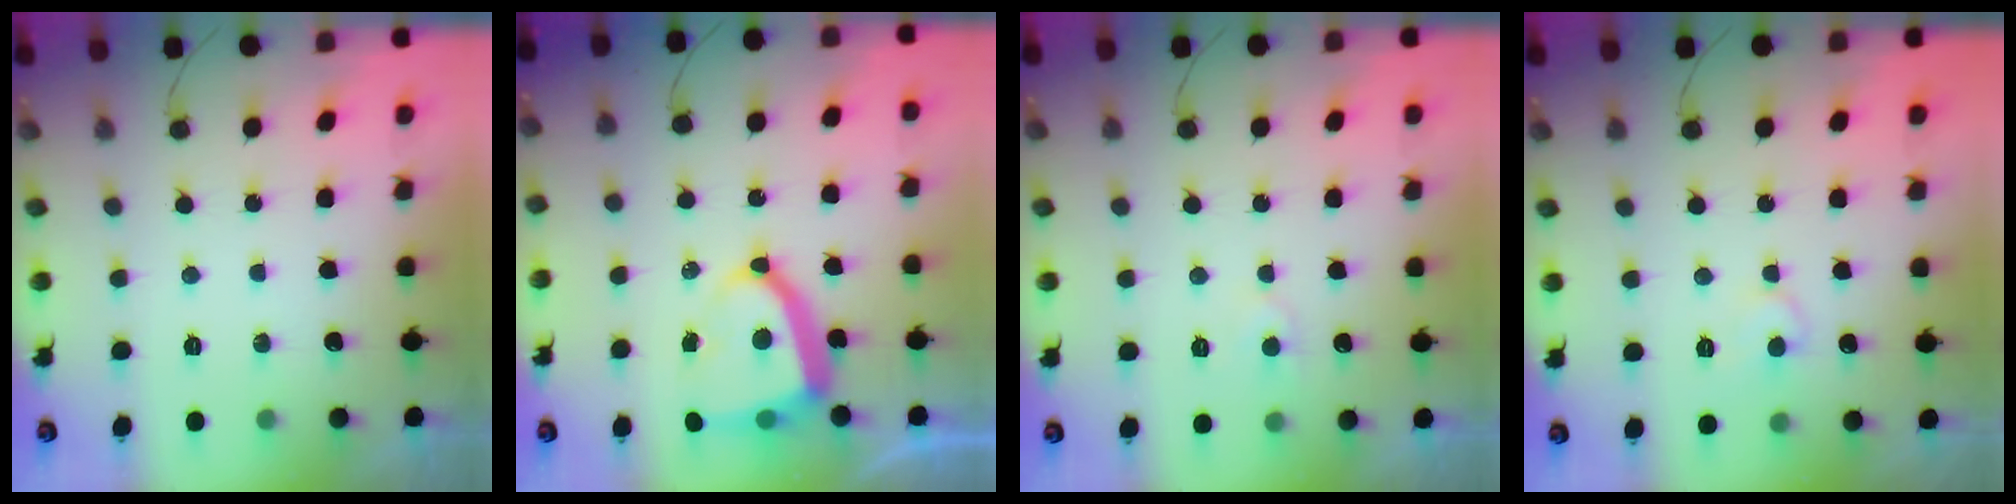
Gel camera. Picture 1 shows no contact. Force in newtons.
{"total": 12.8, "press": 12.7, "slide": 1.7}
{"total": 5.1, "press": 5.1, "slide": 0.4}
{"total": 5.8, "press": 5.8, "slide": 0.5}